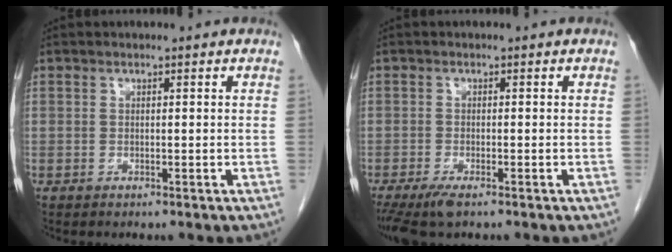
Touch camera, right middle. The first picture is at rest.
{"total": 4.1, "force": [-2.8, 0.9, 2.8], "torque": [-0.054, -0.012, -0.050]}